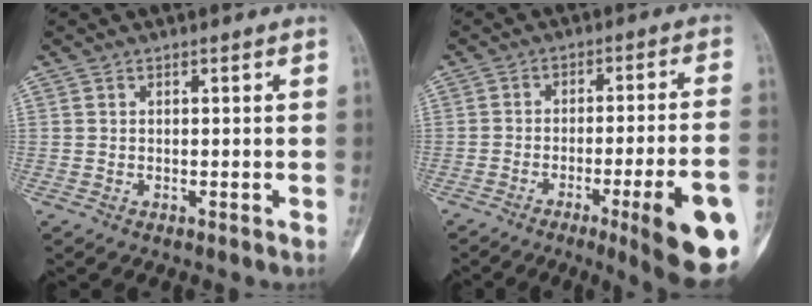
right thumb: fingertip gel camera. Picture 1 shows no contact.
{"total": 20.4, "force": [-8.3, 2.2, 18.5], "torque": [-0.218, 0.023, -0.115]}